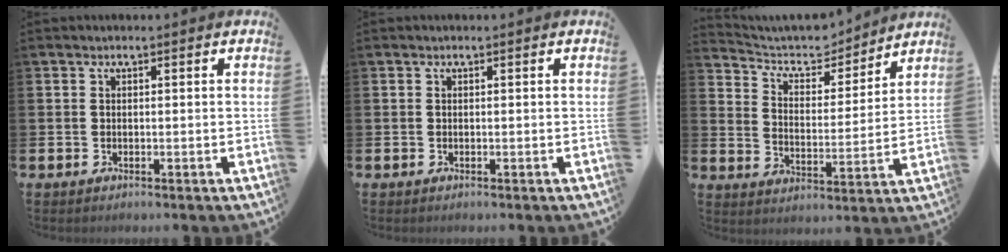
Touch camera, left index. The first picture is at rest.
{"total": 0.0}
{"total": 7.0, "force": [6.4, 2.3, 1.5], "torque": [-0.056, -0.054, 0.107]}